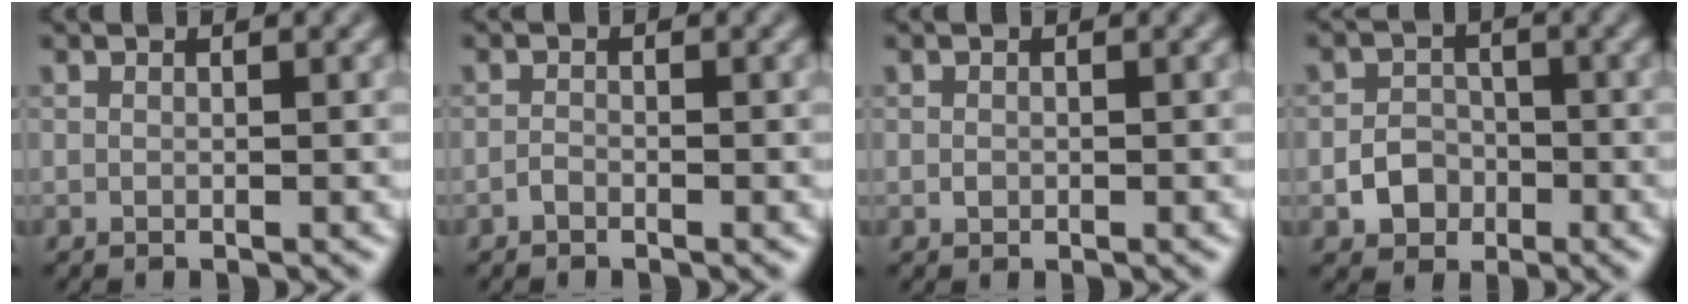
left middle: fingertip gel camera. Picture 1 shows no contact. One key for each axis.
{"total": 0.7, "fx": -0.5, "fy": 0.3, "fz": 0.3, "tx": -0.005, "ty": 0.000, "tz": -0.012}
{"total": 0.6, "fx": -0.1, "fy": 0.5, "fz": 0.3, "tx": -0.002, "ty": -0.003, "tz": -0.002}
{"total": 2.8, "fx": -1.1, "fy": 2.3, "fz": 1.1, "tx": -0.011, "ty": 0.003, "tz": -0.021}